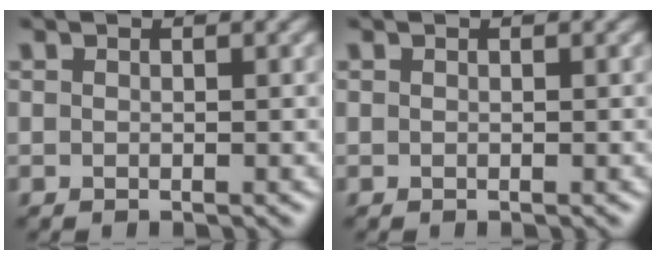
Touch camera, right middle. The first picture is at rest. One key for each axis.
{"total": 0.0}